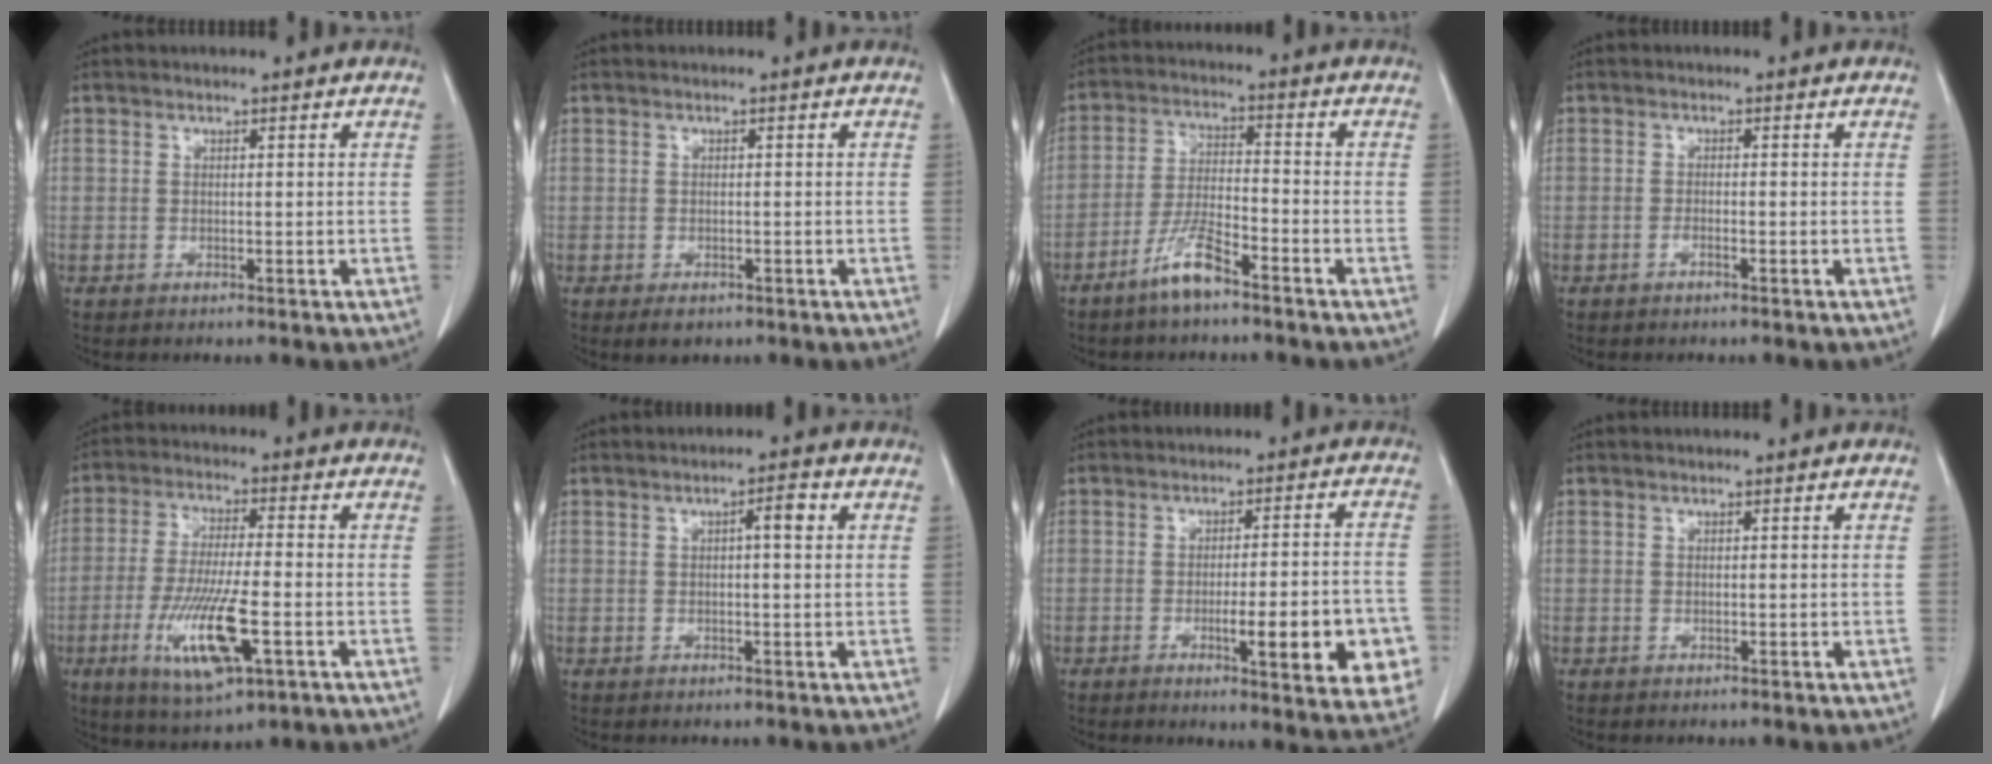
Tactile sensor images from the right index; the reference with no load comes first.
{"total": 2.2, "force": [-1.3, 1.5, 0.9], "torque": [-0.013, -0.001, -0.012]}
{"total": 6.8, "force": [-4.9, 0.9, 4.6], "torque": [-0.098, -0.007, -0.096]}
{"total": 0.9, "force": [-0.6, 0.1, 0.7], "torque": [-0.014, 0.002, -0.013]}
{"total": 12.4, "force": [-4.4, 2.1, 11.4], "torque": [-0.228, -0.021, -0.075]}
{"total": 2.6, "force": [0.6, 0.3, 2.5], "torque": [-0.039, 0.005, 0.008]}
{"total": 13.3, "force": [-4.3, 2.3, 12.4], "torque": [-0.121, 0.006, -0.046]}
{"total": 0.0}